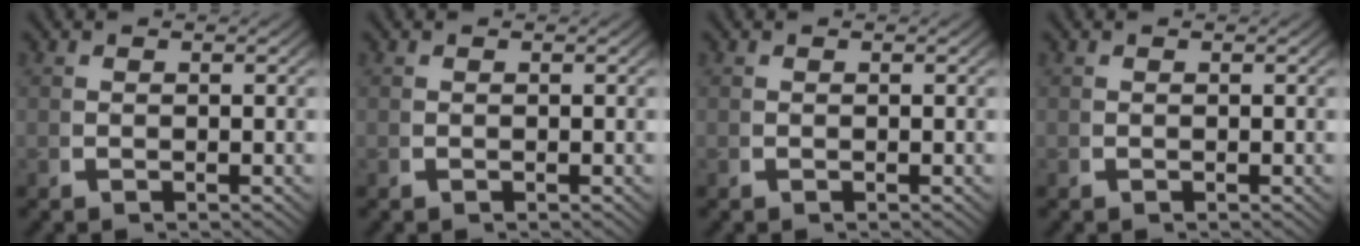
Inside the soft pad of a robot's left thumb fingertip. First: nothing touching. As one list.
[{"total": 0.0}, {"total": 0.0}, {"total": 0.0}]